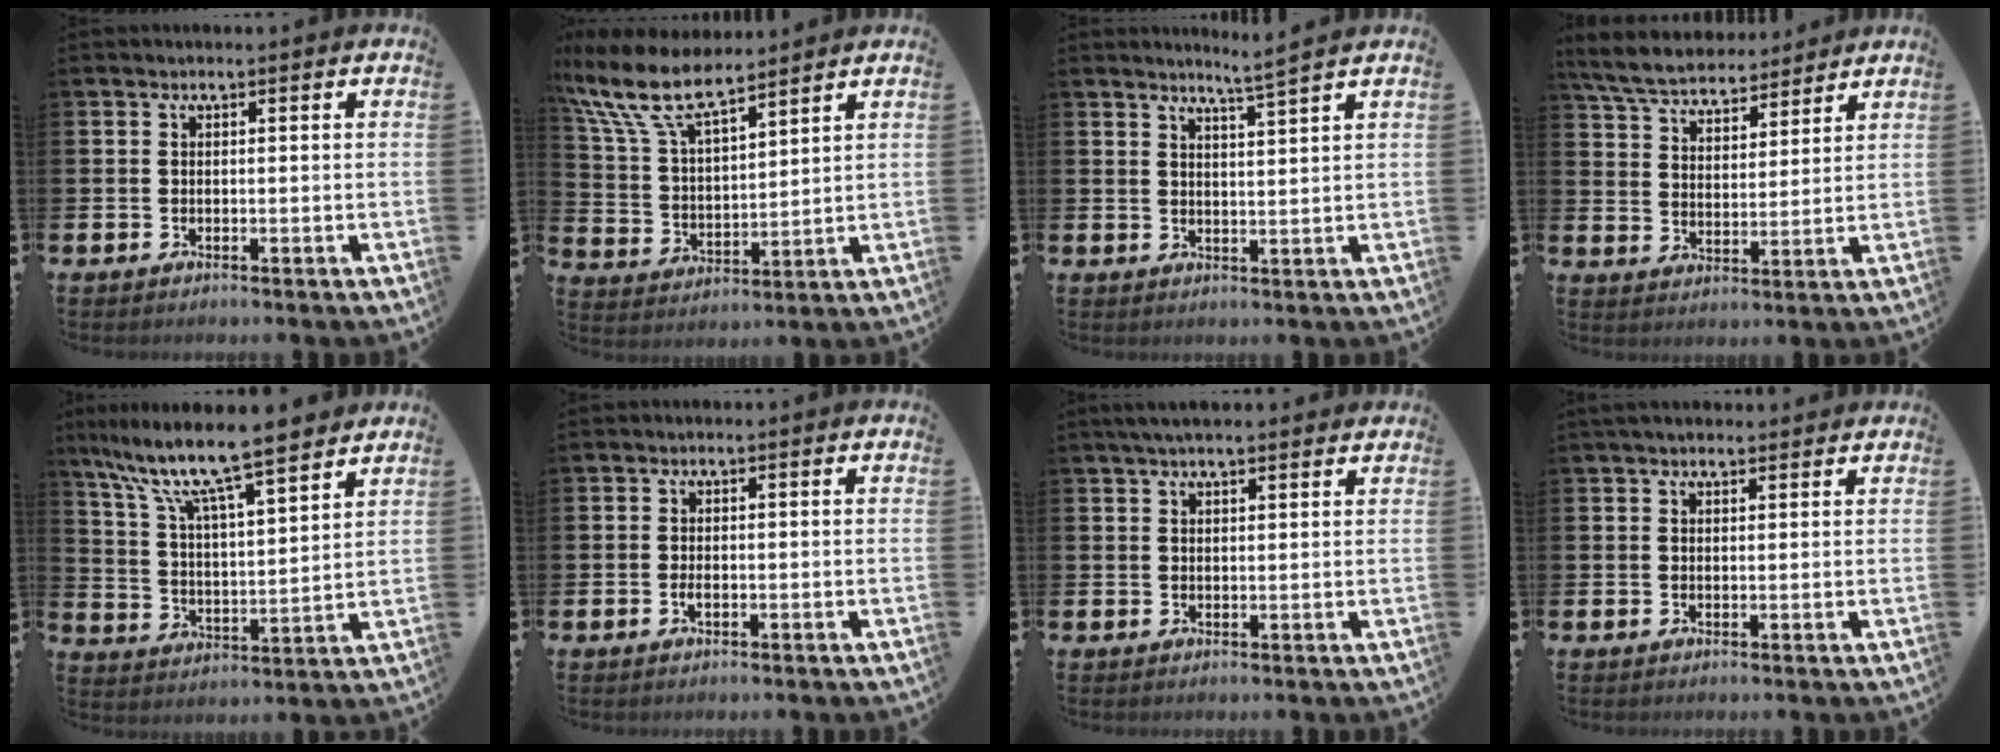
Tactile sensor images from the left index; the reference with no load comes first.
{"total": 10.3, "force": [8.7, 2.9, 4.6], "torque": [-0.130, -0.036, 0.158]}
{"total": 4.0, "force": [3.8, -1.1, 0.6], "torque": [-0.014, -0.025, 0.065]}
{"total": 6.5, "force": [6.2, 1.6, 1.3], "torque": [-0.055, -0.033, 0.112]}
{"total": 10.6, "force": [9.3, 1.4, 4.9], "torque": [-0.125, -0.060, 0.157]}
{"total": 1.1, "force": [-0.3, 0.5, 0.9], "torque": [-0.023, 0.002, -0.005]}
{"total": 2.8, "force": [2.4, 0.6, 1.4], "torque": [-0.031, 0.003, 0.043]}
{"total": 2.1, "force": [1.9, 0.7, 0.6], "torque": [-0.005, 0.000, 0.032]}